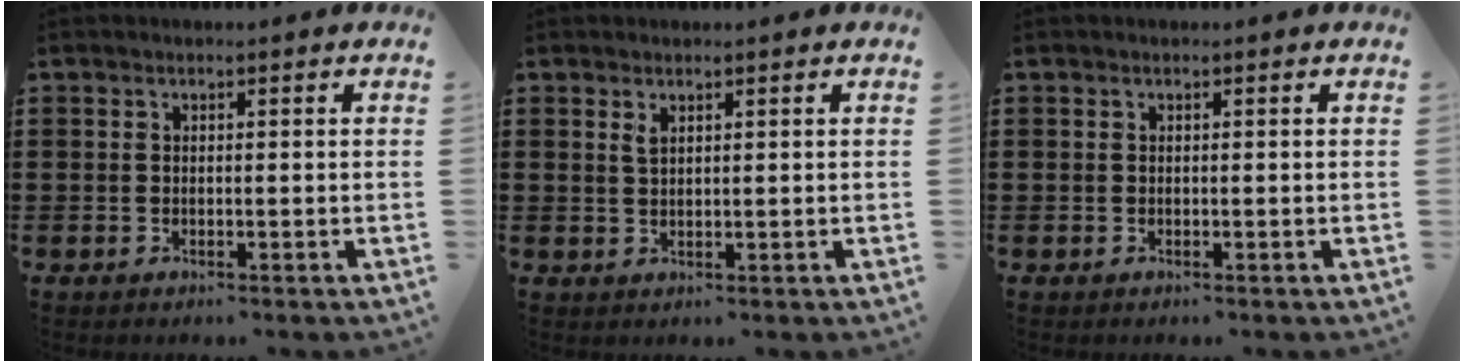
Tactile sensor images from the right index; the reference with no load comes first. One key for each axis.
{"total": 1.5, "fx": 0.8, "fy": 0.6, "fz": 1.1, "tx": -0.024, "ty": 0.004, "tz": 0.014}
{"total": 0.0}